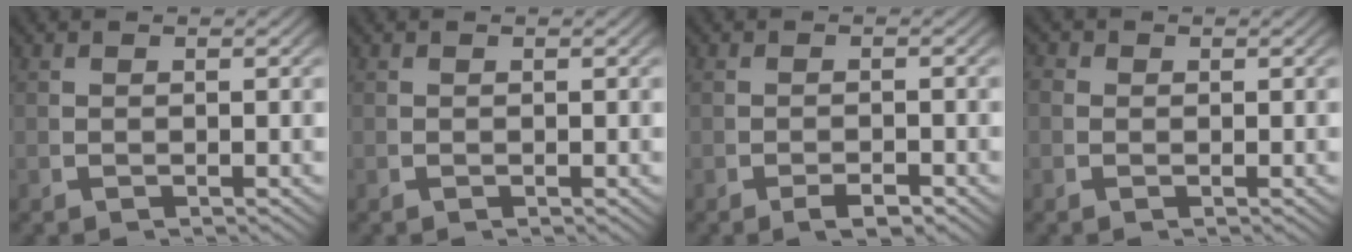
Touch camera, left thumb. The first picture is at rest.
{"total": 0.0}
{"total": 1.8, "force": [-1.3, 0.7, 1.0], "torque": [-0.014, -0.004, -0.023]}
{"total": 1.2, "force": [0.1, 1.2, 0.3], "torque": [-0.008, -0.006, 0.000]}